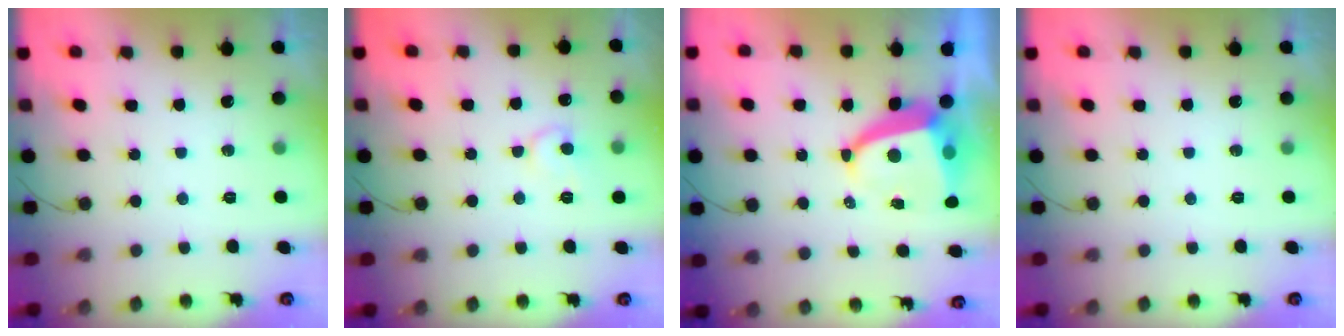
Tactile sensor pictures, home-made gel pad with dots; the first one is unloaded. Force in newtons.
{"total": 7.2, "press": 7.1, "slide": 0.6}
{"total": 7.8, "press": 7.7, "slide": 1.0}
{"total": 0.0}